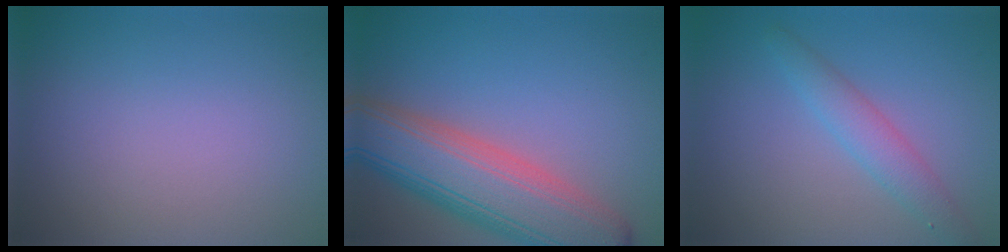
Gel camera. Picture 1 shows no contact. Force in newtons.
{"total": 10.1, "press": 10.0, "slide": 0.7}
{"total": 2.8, "press": 2.8, "slide": 0.1}